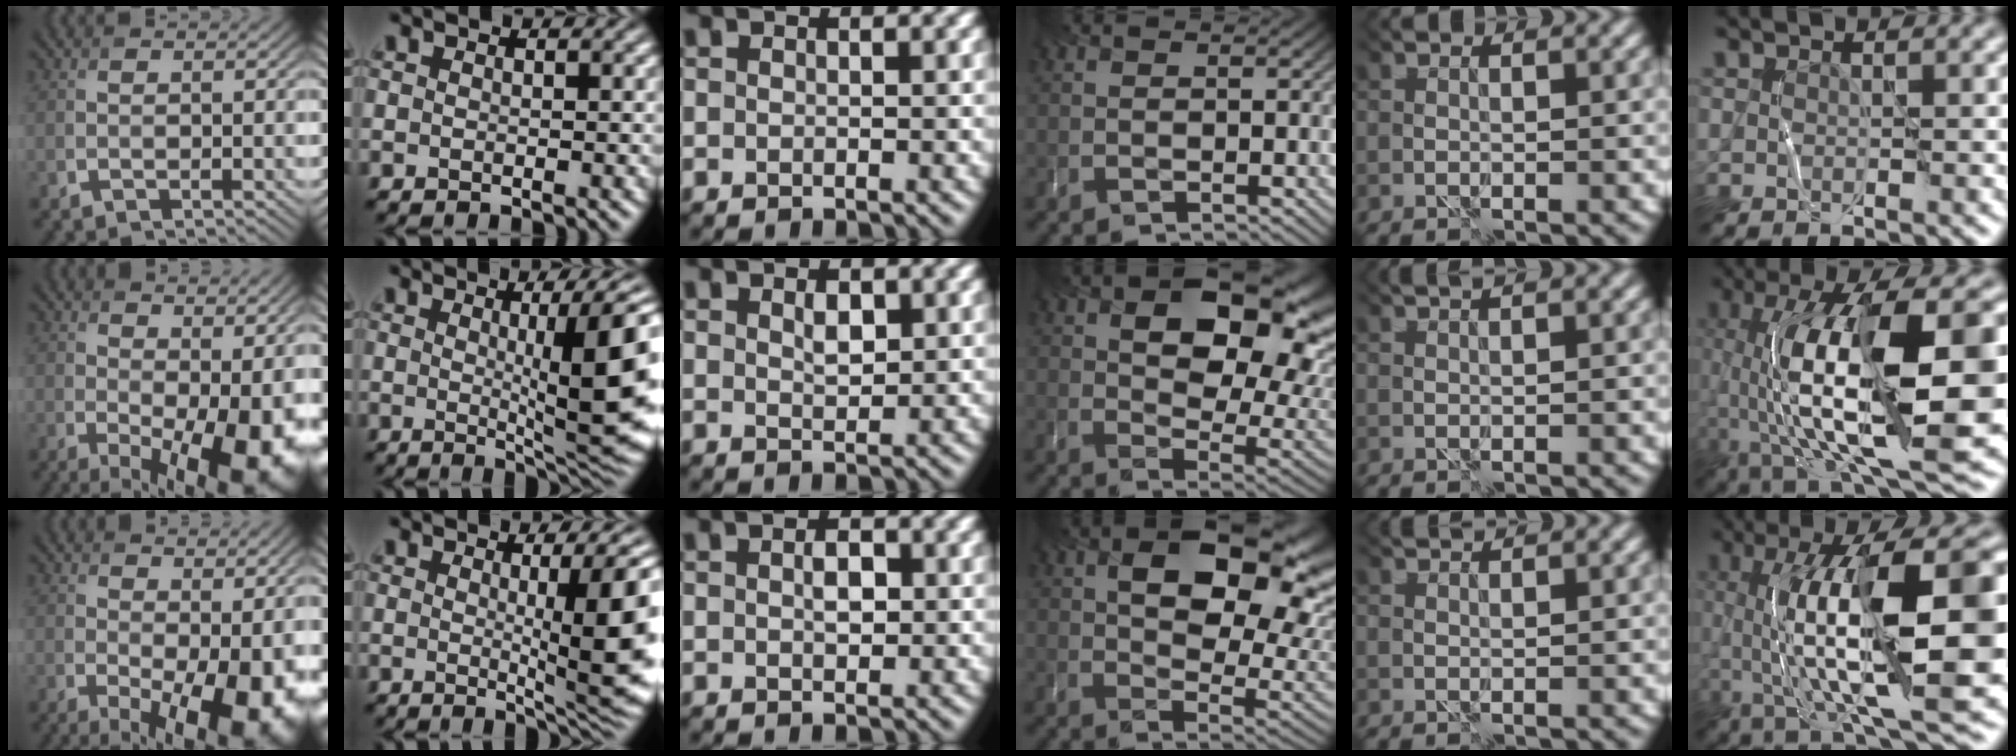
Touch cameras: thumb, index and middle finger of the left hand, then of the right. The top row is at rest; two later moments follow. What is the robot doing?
{"motion": "wrap", "object": "string"}